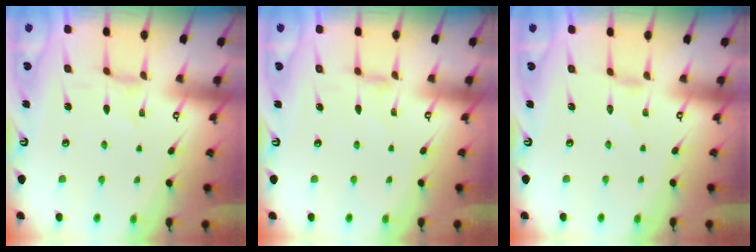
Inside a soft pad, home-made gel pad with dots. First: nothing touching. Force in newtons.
{"total": 1.5, "press": 1.4, "slide": 0.3}
{"total": 0.0}